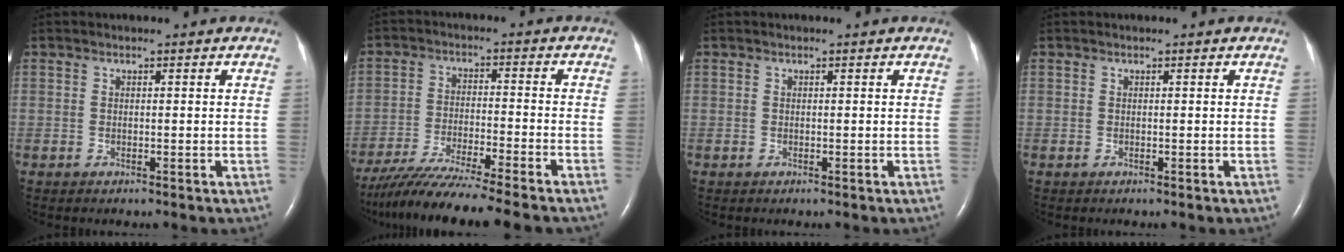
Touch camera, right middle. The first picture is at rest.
{"total": 13.9, "force": [-12.0, -1.2, 7.0], "torque": [-0.113, -0.037, -0.197]}
{"total": 0.0}
{"total": 0.0}